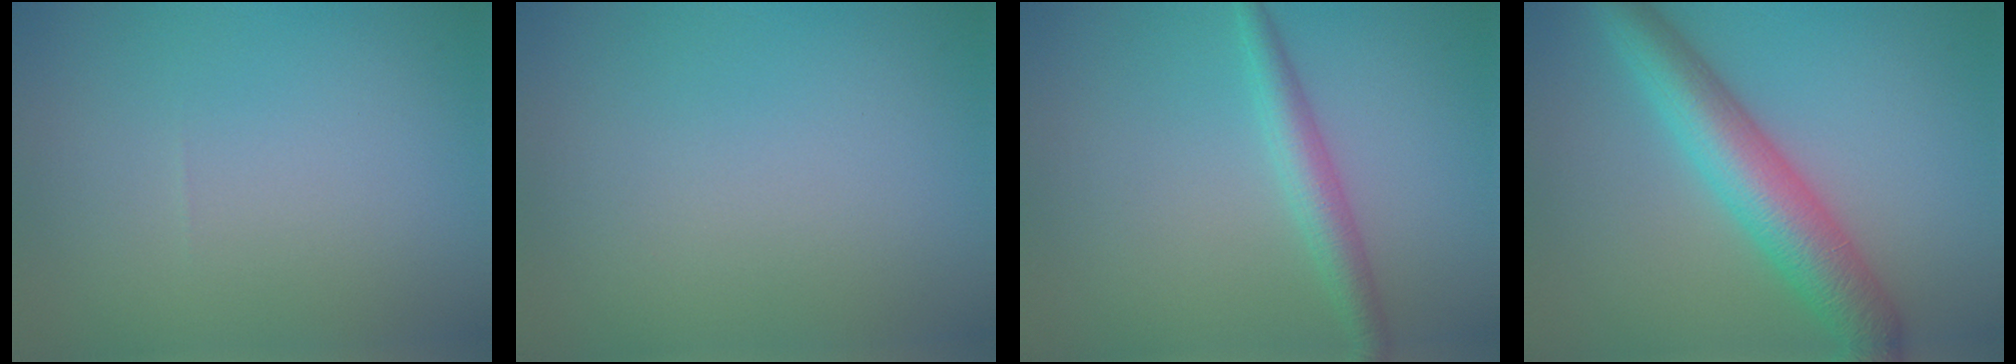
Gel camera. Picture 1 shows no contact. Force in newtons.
{"total": 0.0}
{"total": 2.6, "press": 2.6, "slide": 0.1}
{"total": 6.7, "press": 6.7, "slide": 0.2}